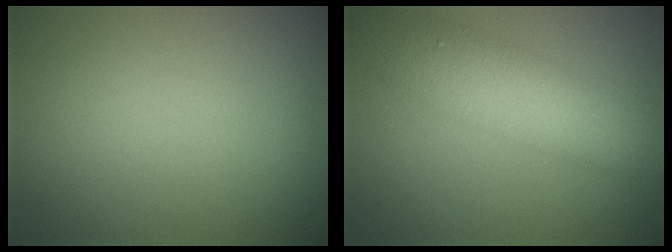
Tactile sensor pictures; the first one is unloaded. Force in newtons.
{"total": 6.8, "press": 6.8, "slide": 0.3}